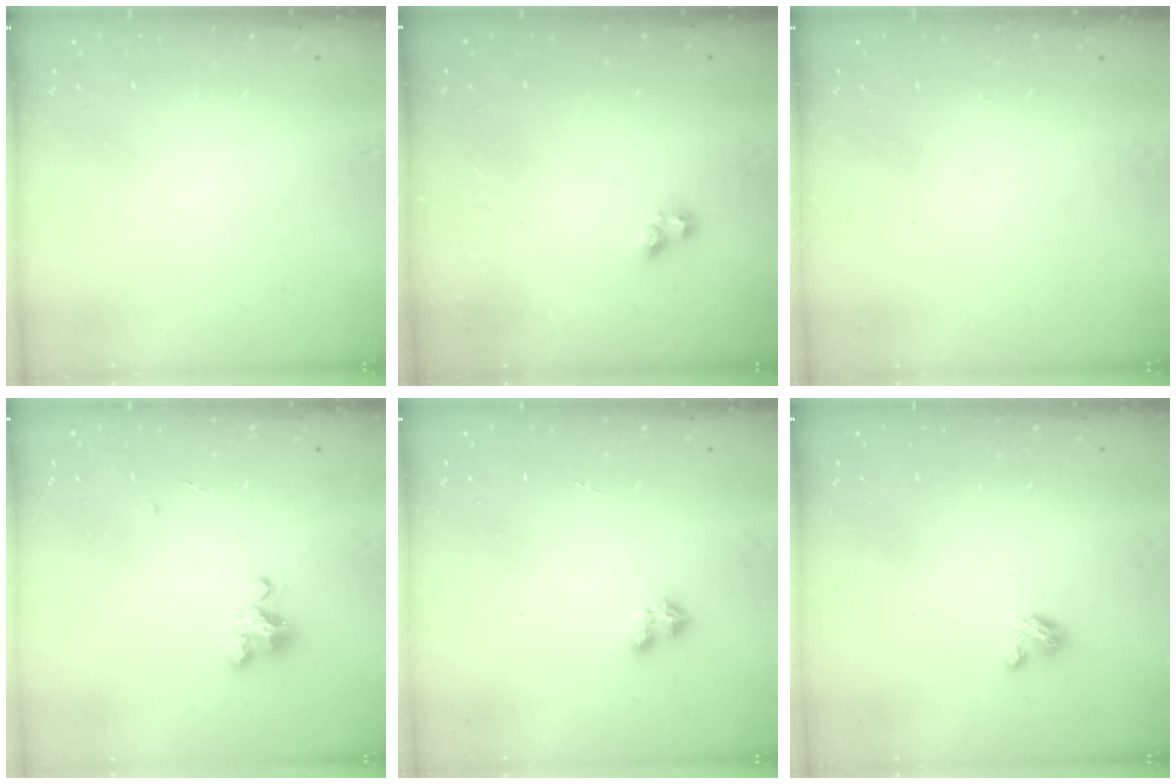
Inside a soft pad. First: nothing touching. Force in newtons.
{"total": 1.6, "press": 1.5, "slide": 0.3}
{"total": 0.0}
{"total": 3.8, "press": 3.8, "slide": 0.4}
{"total": 1.9, "press": 1.9, "slide": 0.4}
{"total": 2.7, "press": 2.7, "slide": 0.3}